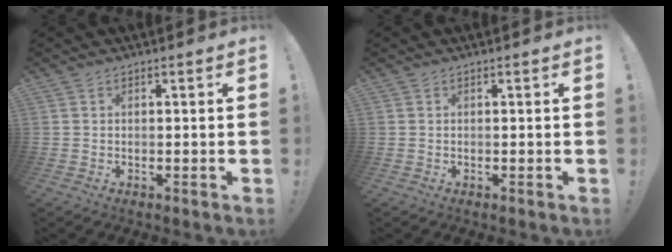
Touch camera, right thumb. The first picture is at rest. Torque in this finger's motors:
{"motor_torque": [-0.02, 0.02, 0.00, 0.00, 0.00]}